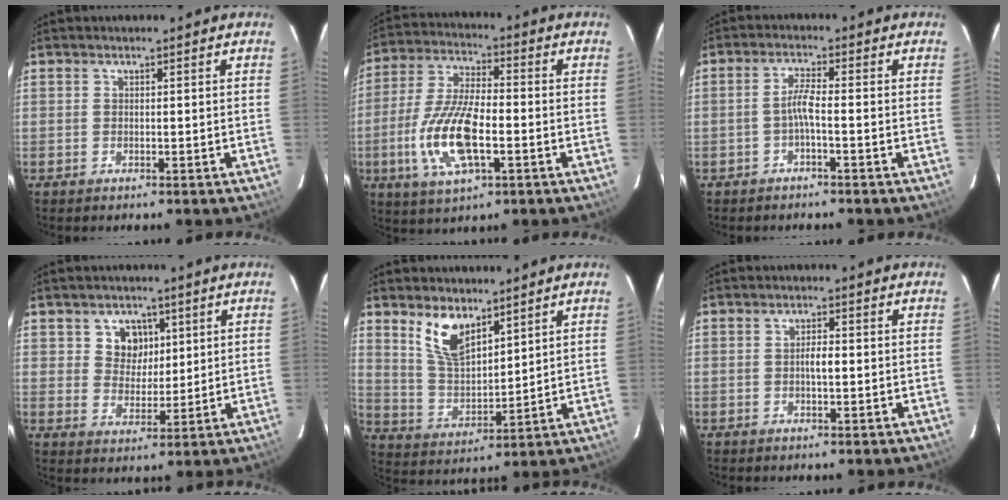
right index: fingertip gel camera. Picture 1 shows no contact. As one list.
[{"total": 14.6, "force": [-3.9, 5.7, 12.9], "torque": [-0.273, -0.005, -0.073]}, {"total": 2.8, "force": [-1.3, -0.1, 2.5], "torque": [-0.055, 0.006, -0.026]}, {"total": 6.0, "force": [2.4, 5.1, 1.9], "torque": [-0.029, 0.010, 0.049]}, {"total": 9.3, "force": [6.0, 4.1, 5.8], "torque": [-0.110, 0.004, 0.126]}, {"total": 2.2, "force": [-0.2, 0.7, 2.0], "torque": [-0.038, 0.005, -0.004]}]